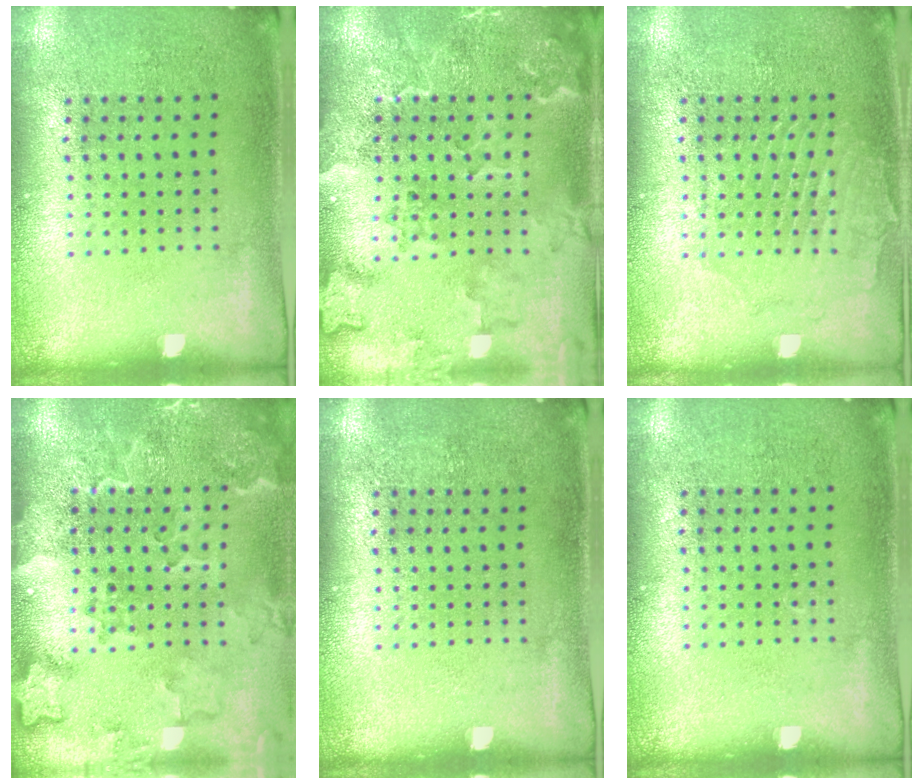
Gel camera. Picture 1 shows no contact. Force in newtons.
{"total": 2.3, "press": 2.1, "slide": 0.8}
{"total": 1.5, "press": 1.5, "slide": 0.1}
{"total": 2.8, "press": 2.3, "slide": 1.6}
{"total": 0.0}
{"total": 0.0}